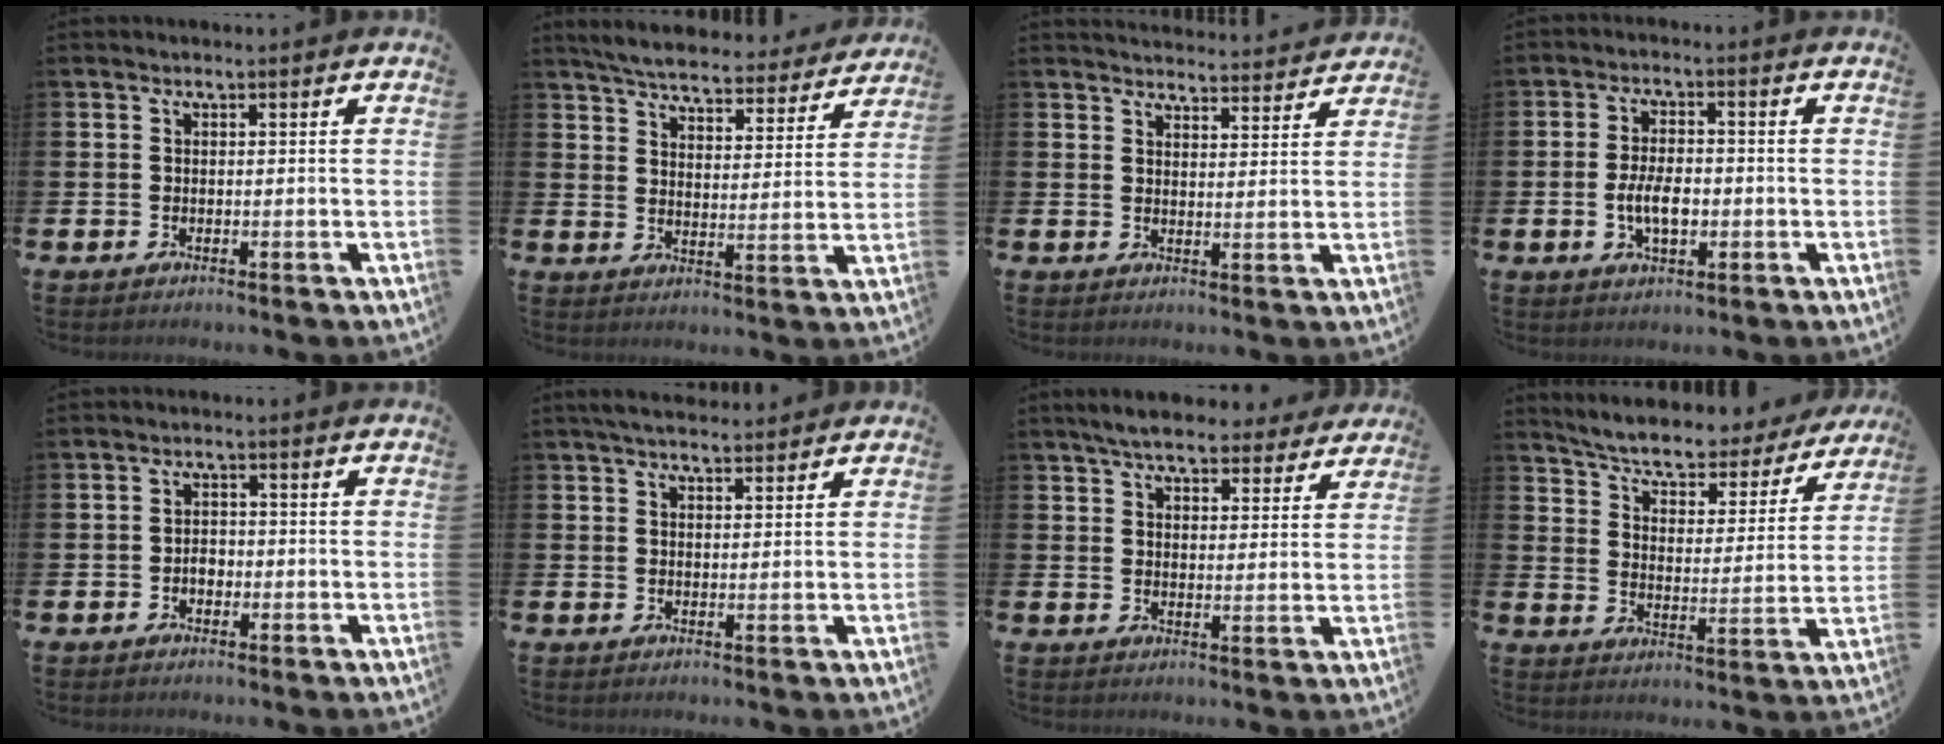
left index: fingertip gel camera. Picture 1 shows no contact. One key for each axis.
{"total": 5.9, "fx": 5.7, "fy": 0.7, "fz": 1.3, "tx": -0.045, "ty": -0.038, "tz": 0.096}
{"total": 4.0, "fx": 4.0, "fy": 0.3, "fz": 0.0, "tx": -0.001, "ty": -0.031, "tz": 0.070}
{"total": 4.8, "fx": -0.8, "fy": 2.5, "fz": 4.0, "tx": -0.064, "ty": 0.004, "tz": -0.016}
{"total": 1.9, "fx": -0.6, "fy": 1.4, "fz": 1.1, "tx": -0.014, "ty": 0.002, "tz": -0.015}
{"total": 3.4, "fx": 3.1, "fy": 0.7, "fz": 1.1, "tx": -0.024, "ty": -0.009, "tz": 0.057}
{"total": 6.6, "fx": 6.1, "fy": 1.5, "fz": 1.9, "tx": -0.045, "ty": -0.026, "tz": 0.109}
{"total": 5.8, "fx": 5.4, "fy": 1.1, "fz": 1.6, "tx": -0.062, "ty": -0.042, "tz": 0.087}